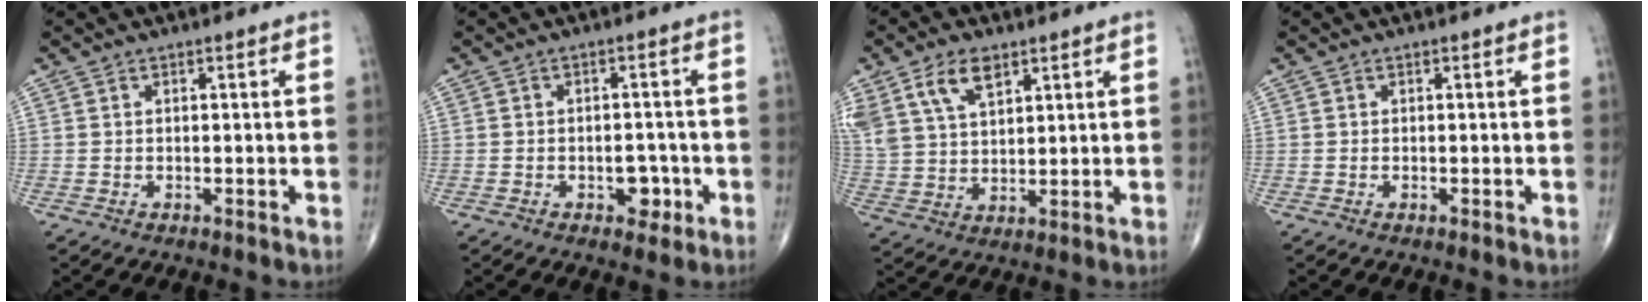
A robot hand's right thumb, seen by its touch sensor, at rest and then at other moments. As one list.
[{"total": 4.1, "force": [-1.6, 2.6, 2.7], "torque": [-0.016, 0.010, -0.019]}, {"total": 11.4, "force": [6.3, 6.4, 7.0], "torque": [-0.137, -0.014, 0.128]}, {"total": 0.0}]